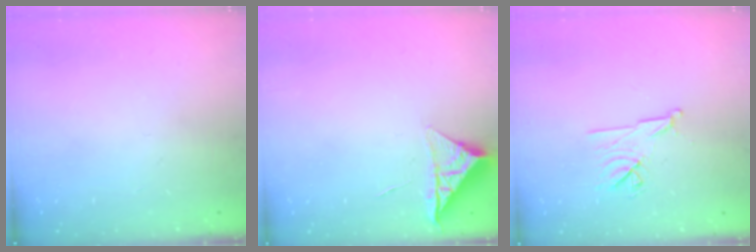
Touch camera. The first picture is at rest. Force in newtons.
{"total": 6.5, "press": 6.5, "slide": 0.3}
{"total": 8.9, "press": 8.9, "slide": 1.1}